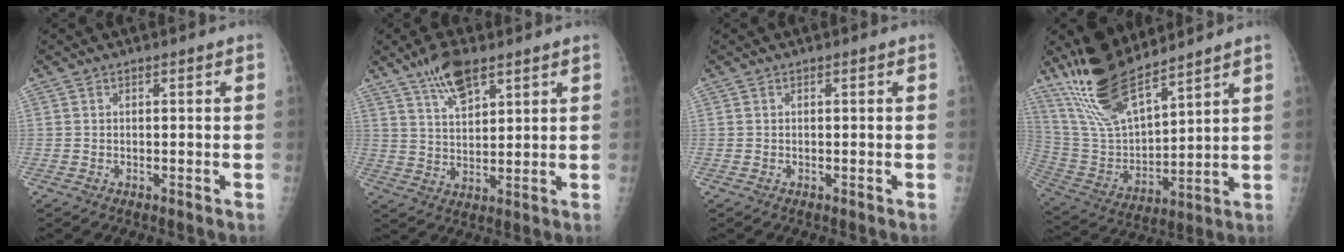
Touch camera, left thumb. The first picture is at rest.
{"total": 8.1, "force": [5.6, 2.9, 5.1], "torque": [-0.080, -0.024, 0.104]}
{"total": 0.0}
{"total": 15.9, "force": [13.4, 3.8, 7.7], "torque": [-0.131, -0.068, 0.274]}